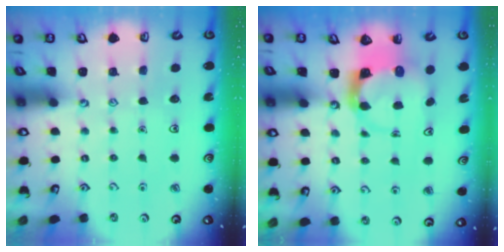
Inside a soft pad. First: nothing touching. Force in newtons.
{"total": 3.7, "press": 3.6, "slide": 0.5}